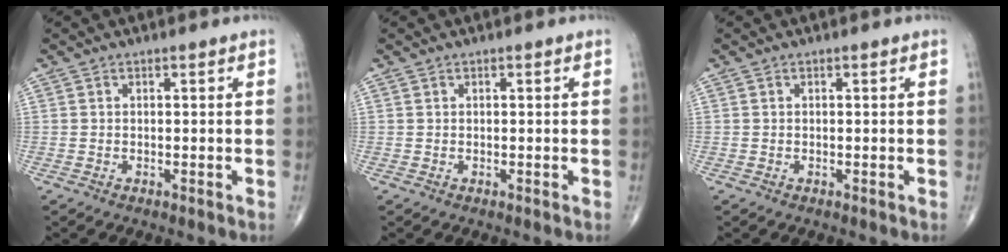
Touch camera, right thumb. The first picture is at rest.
{"total": 0.0}
{"total": 0.0}